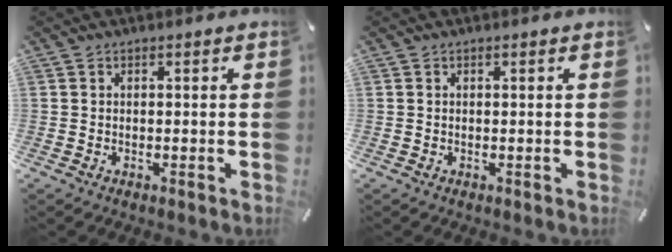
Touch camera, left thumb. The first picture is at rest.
{"total": 0.0}